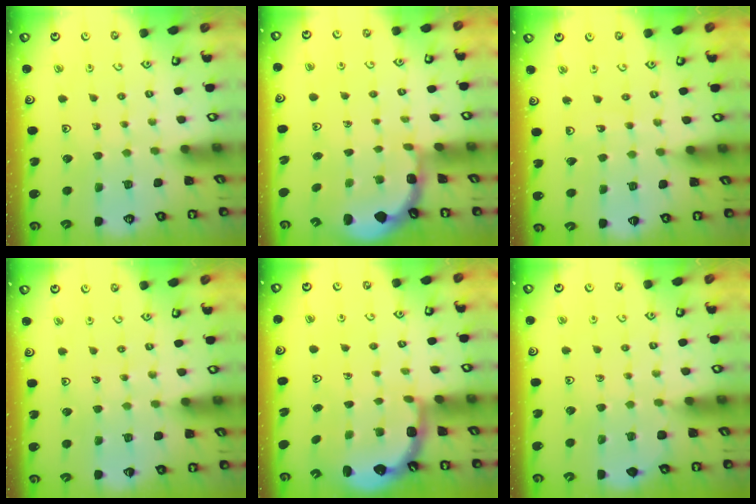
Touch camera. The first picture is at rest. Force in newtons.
{"total": 1.6, "press": 1.5, "slide": 0.4}
{"total": 4.1, "press": 4.1, "slide": 0.4}
{"total": 2.1, "press": 2.1, "slide": 0.4}
{"total": 2.7, "press": 2.1, "slide": 1.7}
{"total": 1.6, "press": 1.5, "slide": 0.3}